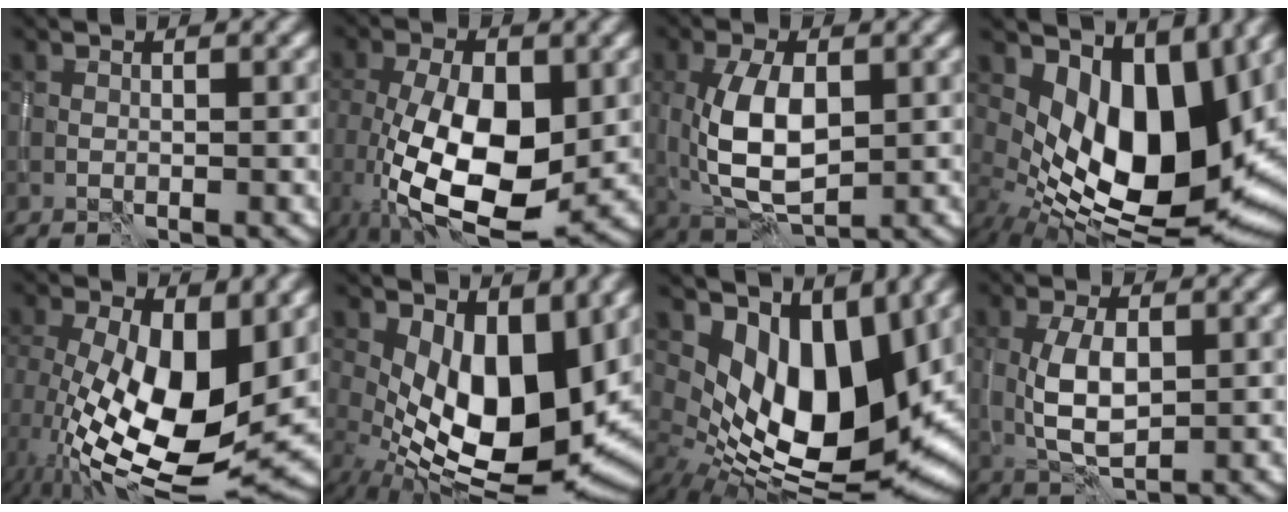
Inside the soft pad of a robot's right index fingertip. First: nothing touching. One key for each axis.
{"total": 11.9, "fx": -2.0, "fy": 5.6, "fz": 10.3, "tx": -0.192, "ty": -0.015, "tz": -0.034}
{"total": 6.8, "fx": 0.0, "fy": 3.4, "fz": 5.9, "tx": -0.126, "ty": -0.002, "tz": 0.003}
{"total": 13.4, "fx": 2.2, "fy": 7.4, "fz": 11.0, "tx": -0.172, "ty": -0.024, "tz": 0.043}
{"total": 13.5, "fx": -0.6, "fy": 6.5, "fz": 11.8, "tx": -0.211, "ty": -0.022, "tz": -0.006}
{"total": 11.9, "fx": 0.5, "fy": 6.0, "fz": 10.3, "tx": -0.162, "ty": -0.027, "tz": 0.013}
{"total": 12.9, "fx": 3.3, "fy": 6.7, "fz": 10.5, "tx": -0.173, "ty": -0.015, "tz": 0.066}
{"total": 4.4, "fx": 0.0, "fy": 2.1, "fz": 3.8, "tx": -0.083, "ty": 0.000, "tz": 0.004}